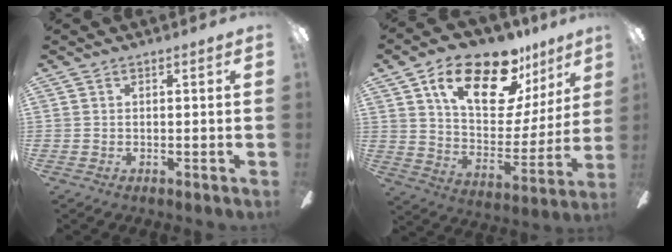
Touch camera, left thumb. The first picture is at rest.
{"total": 22.5, "force": [14.3, 10.2, 14.0], "torque": [-0.220, -0.077, 0.242]}